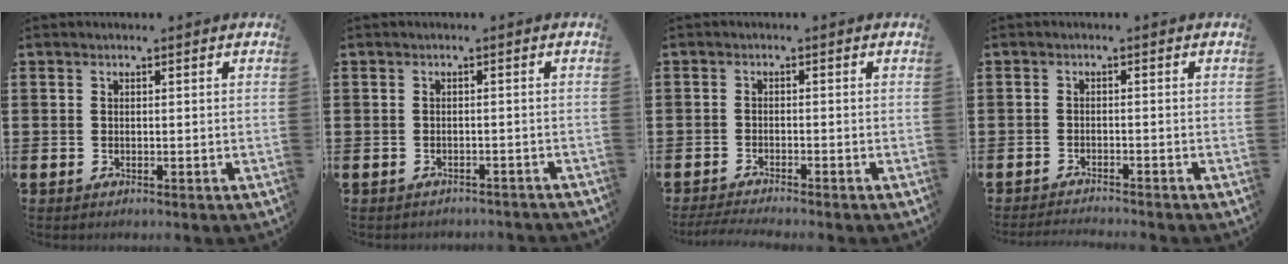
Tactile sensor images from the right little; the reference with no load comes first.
{"total": 0.9, "force": [-0.9, 0.0, 0.0], "torque": [-0.002, 0.000, -0.018]}
{"total": 1.1, "force": [-1.0, -0.2, 0.5], "torque": [-0.006, 0.005, -0.020]}
{"total": 1.4, "force": [-1.4, -0.2, 0.0], "torque": [-0.001, 0.003, -0.027]}